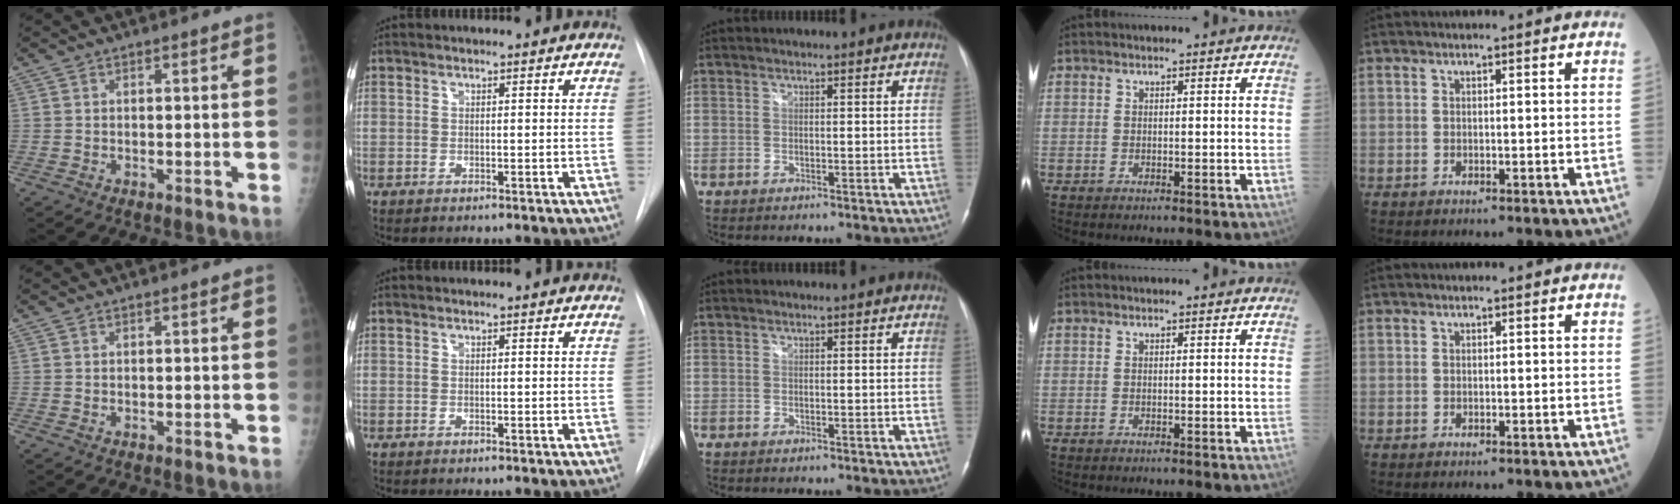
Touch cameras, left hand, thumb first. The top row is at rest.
{}